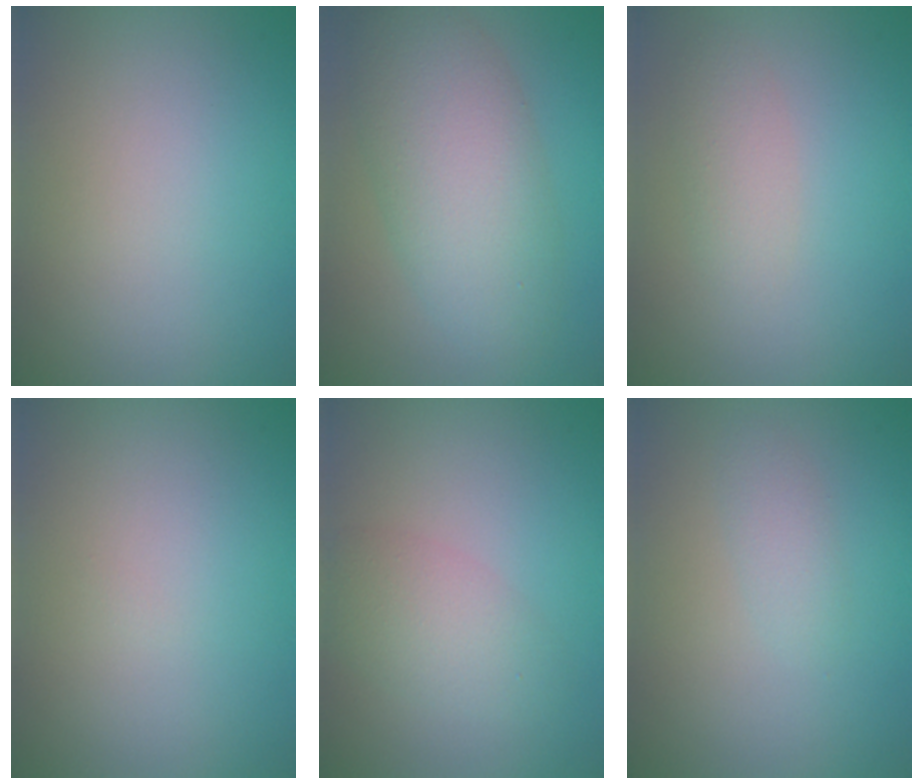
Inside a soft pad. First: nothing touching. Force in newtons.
{"total": 7.4, "press": 7.4, "slide": 0.3}
{"total": 2.0, "press": 2.0, "slide": 0.1}
{"total": 0.0}
{"total": 2.3, "press": 2.3, "slide": 0.2}
{"total": 1.4, "press": 1.4, "slide": 0.0}